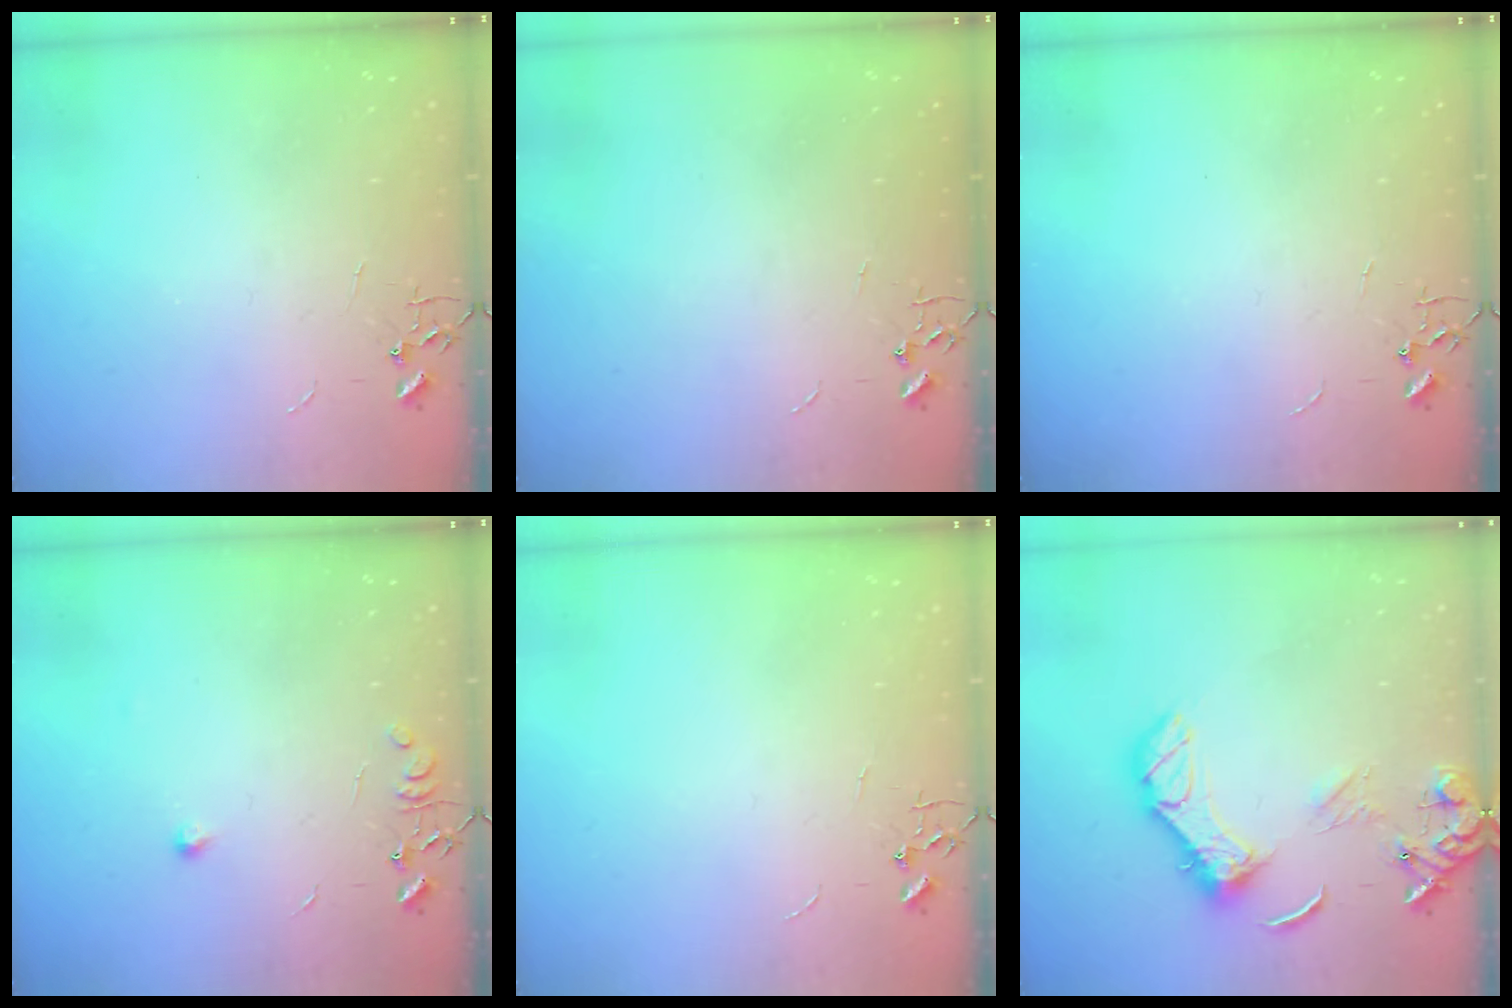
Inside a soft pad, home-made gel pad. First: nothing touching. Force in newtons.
{"total": 0.0}
{"total": 0.0}
{"total": 7.8, "press": 7.8, "slide": 0.5}
{"total": 0.0}
{"total": 13.9, "press": 13.8, "slide": 1.6}